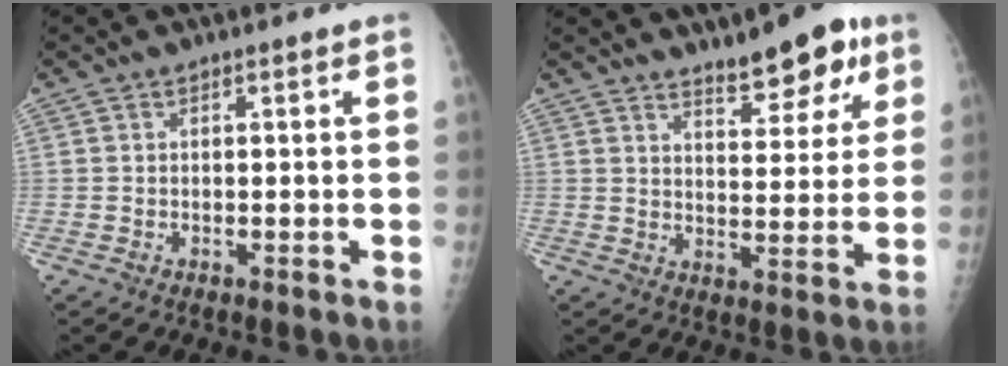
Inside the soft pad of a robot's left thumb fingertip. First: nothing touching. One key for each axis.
{"total": 9.9, "fx": 6.8, "fy": 3.7, "fz": 6.3, "tx": -0.057, "ty": -0.037, "tz": 0.100}